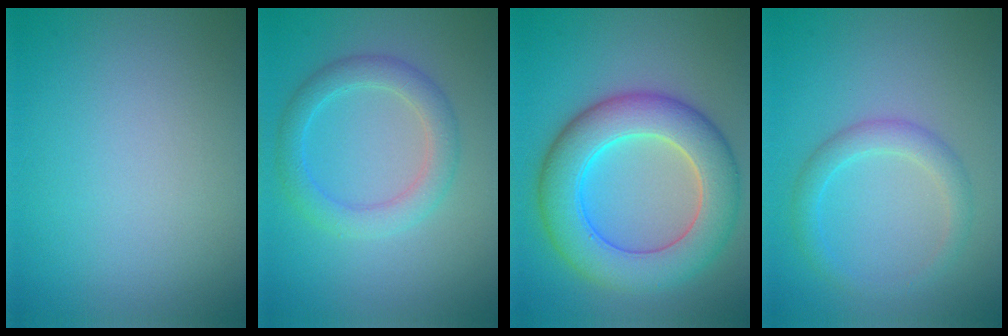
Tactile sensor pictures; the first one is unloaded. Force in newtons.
{"total": 3.2, "press": 3.2, "slide": 0.2}
{"total": 8.6, "press": 8.6, "slide": 0.2}
{"total": 2.4, "press": 2.4, "slide": 0.0}